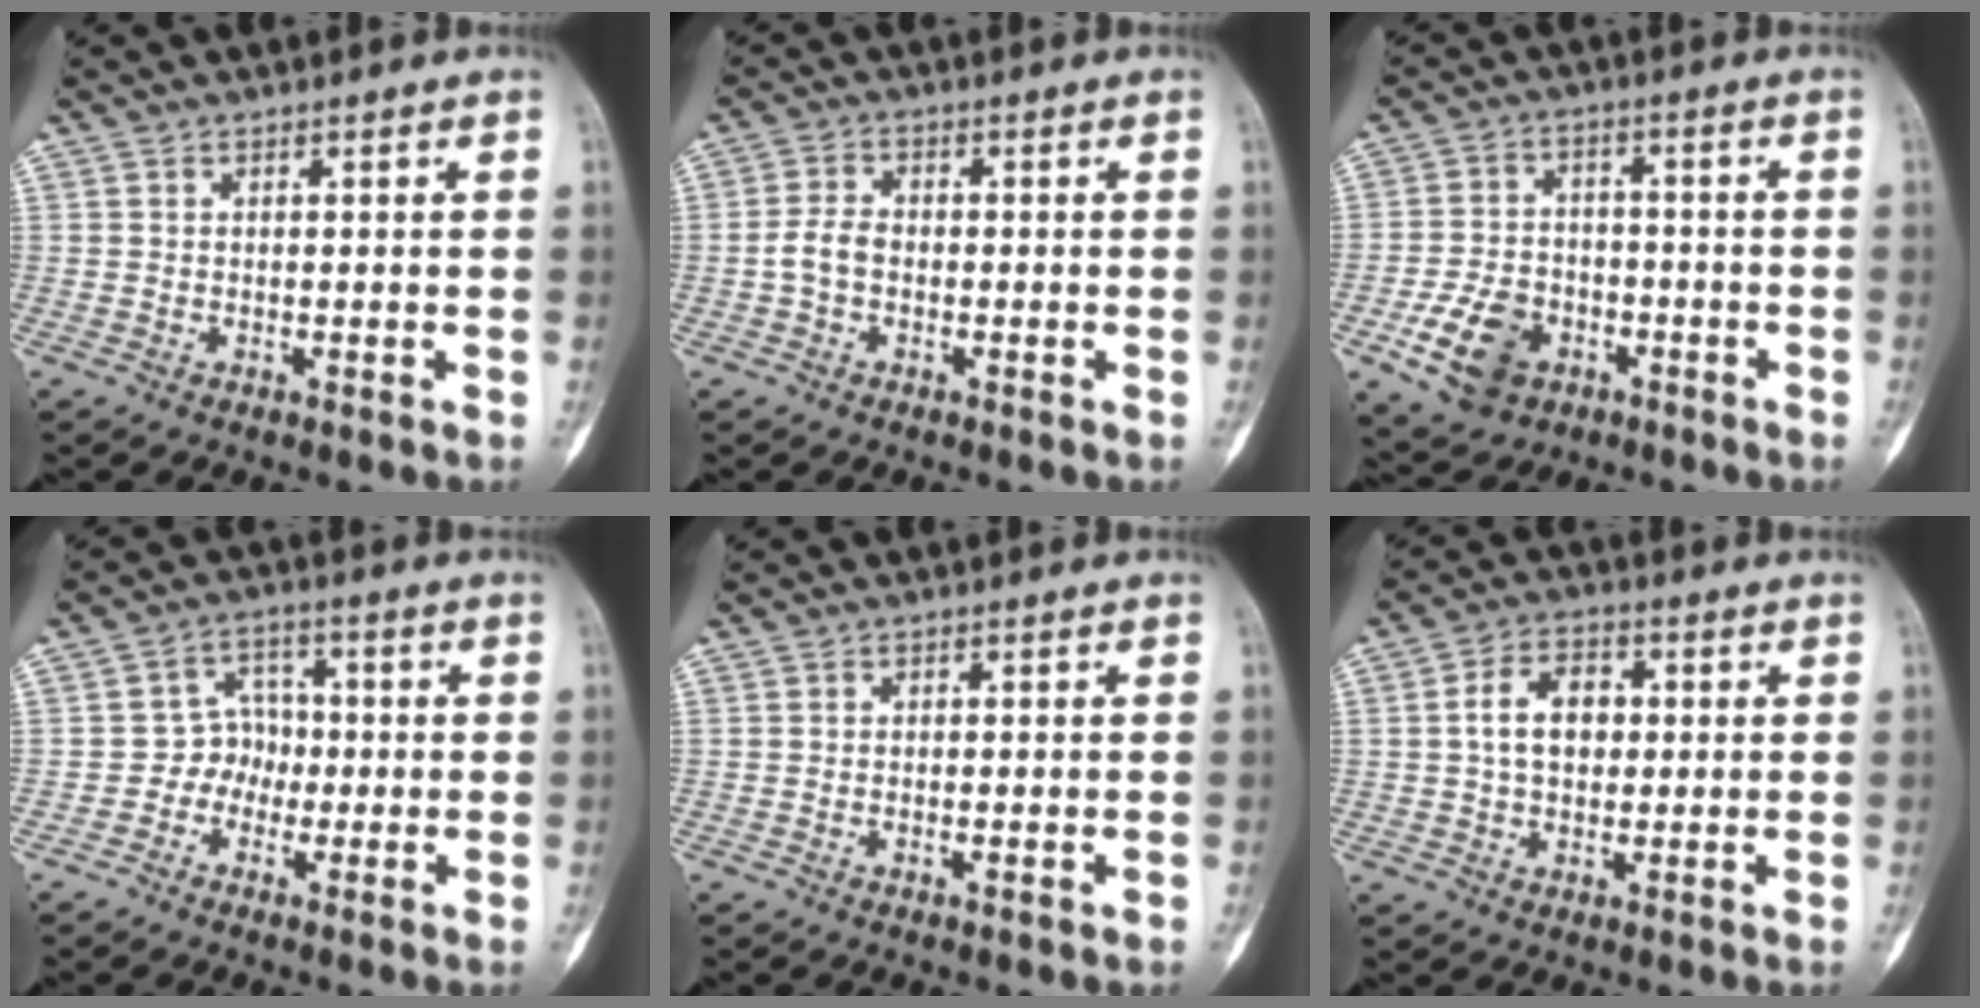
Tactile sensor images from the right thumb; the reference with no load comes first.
{"total": 3.7, "force": [-0.9, 2.5, 2.6], "torque": [-0.053, 0.013, -0.022]}
{"total": 10.5, "force": [-4.6, 7.5, 5.7], "torque": [-0.089, 0.022, -0.074]}
{"total": 5.0, "force": [-1.4, 4.4, 1.8], "torque": [0.008, 0.017, -0.039]}
{"total": 1.2, "force": [-0.5, 0.4, 1.0], "torque": [-0.017, 0.003, -0.006]}
{"total": 7.6, "force": [0.6, 5.3, 5.4], "torque": [-0.076, 0.013, 0.005]}